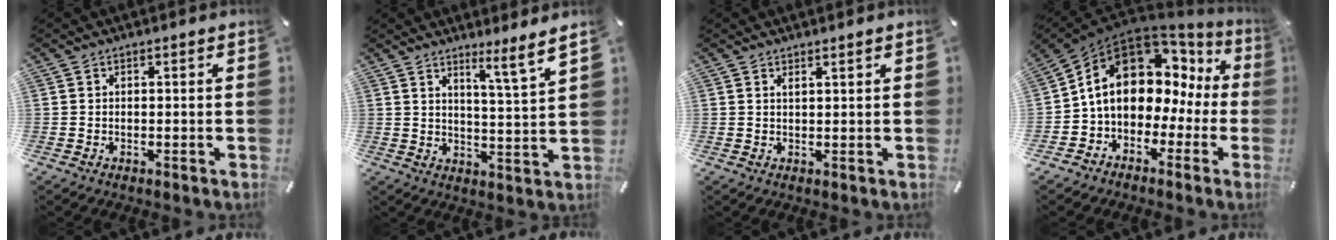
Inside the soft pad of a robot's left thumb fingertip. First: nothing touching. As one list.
[{"total": 7.3, "force": [5.9, -0.8, 4.3], "torque": [-0.067, -0.049, 0.094]}, {"total": 1.3, "force": [1.1, 0.0, 0.7], "torque": [-0.014, -0.003, 0.020]}, {"total": 13.0, "force": [3.2, 10.0, 7.8], "torque": [-0.134, -0.021, 0.057]}]